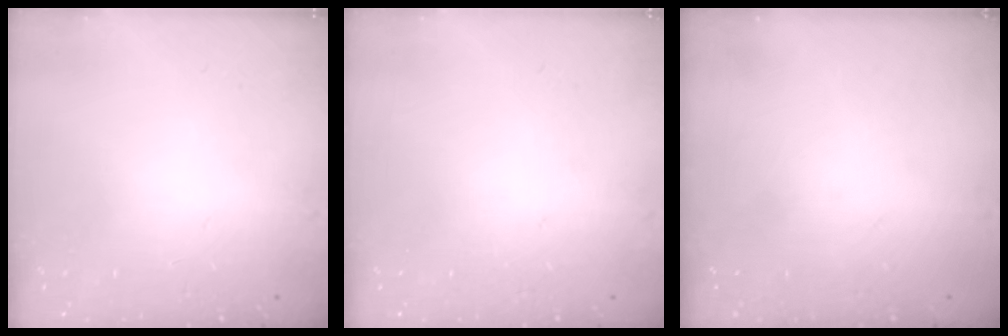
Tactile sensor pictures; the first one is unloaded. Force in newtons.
{"total": 0.0}
{"total": 0.0}